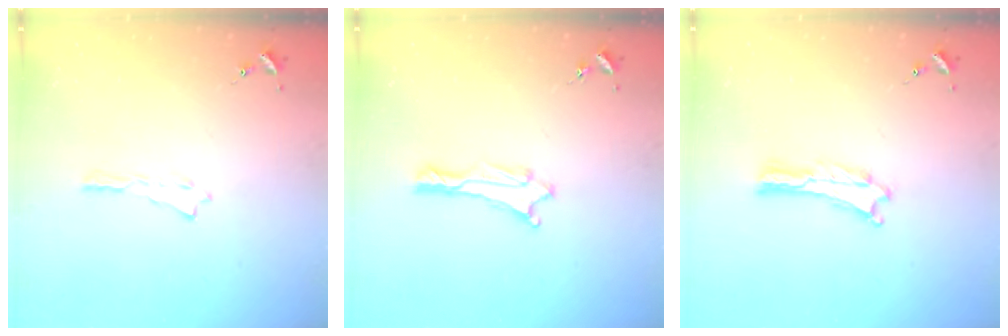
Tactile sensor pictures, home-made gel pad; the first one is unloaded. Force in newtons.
{"total": 1.1, "press": 1.1, "slide": 0.1}
{"total": 0.0}